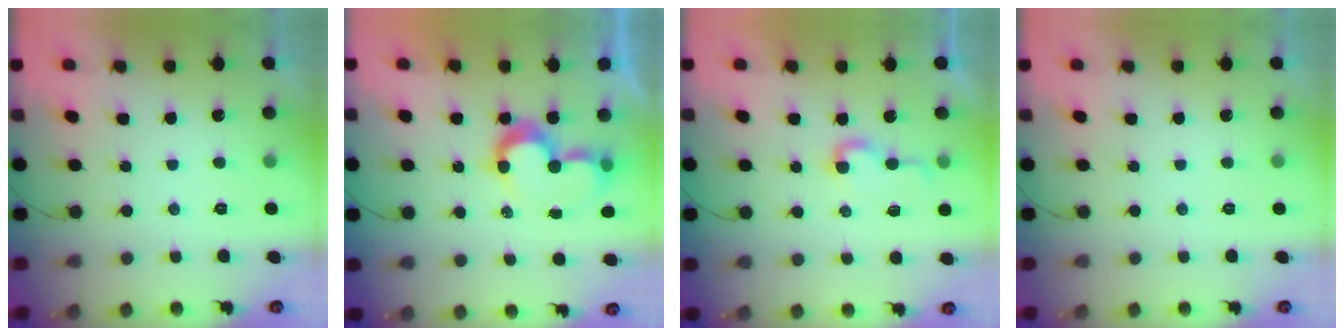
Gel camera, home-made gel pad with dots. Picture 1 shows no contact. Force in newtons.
{"total": 8.7, "press": 8.4, "slide": 2.3}
{"total": 4.4, "press": 4.4, "slide": 0.5}
{"total": 0.0}